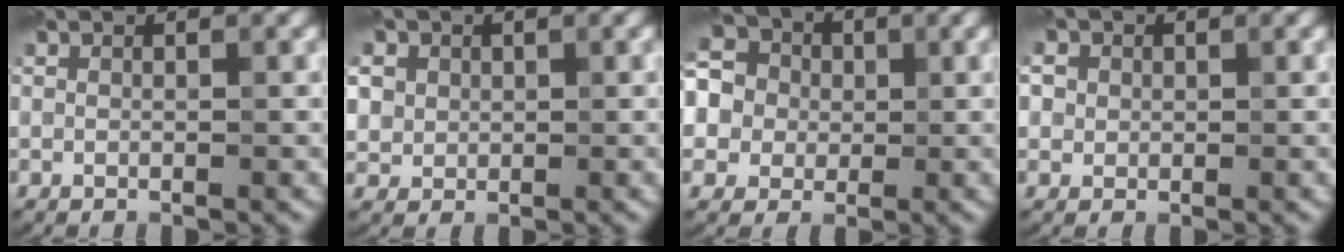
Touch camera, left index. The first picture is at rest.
{"total": 6.6, "force": [2.5, 5.4, 2.7], "torque": [-0.061, 0.025, 0.025]}
{"total": 9.9, "force": [1.6, 8.9, 4.0], "torque": [-0.110, 0.041, 0.006]}
{"total": 7.1, "force": [3.0, 5.6, 3.3], "torque": [-0.057, 0.033, 0.014]}